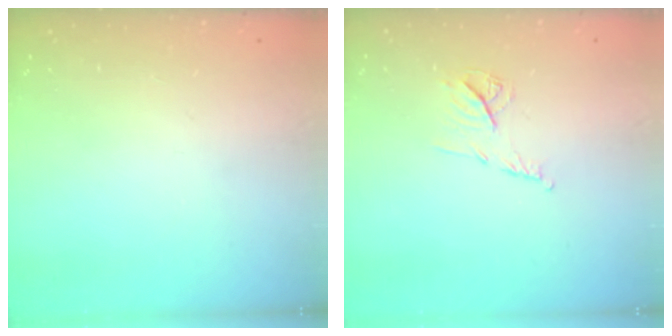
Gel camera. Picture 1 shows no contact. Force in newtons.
{"total": 7.9, "press": 7.9, "slide": 0.3}